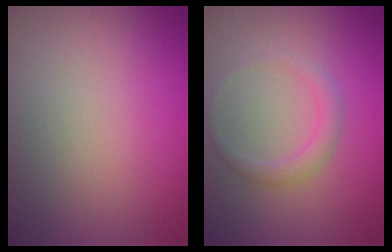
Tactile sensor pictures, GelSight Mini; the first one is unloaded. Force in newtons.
{"total": 1.8, "press": 1.8, "slide": 0.2}